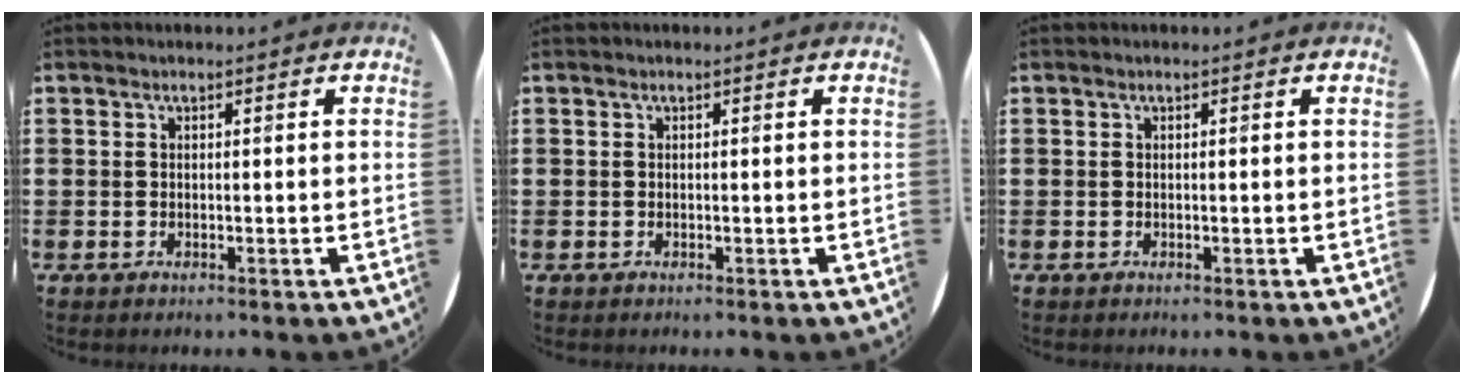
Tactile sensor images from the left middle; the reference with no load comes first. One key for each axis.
{"total": 0.0}
{"total": 0.0}